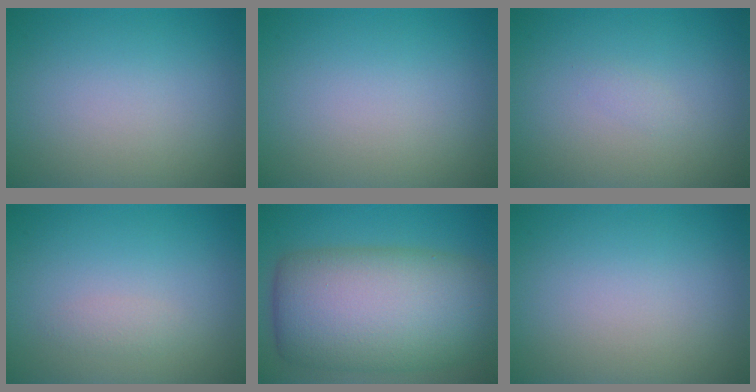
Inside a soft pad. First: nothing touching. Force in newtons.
{"total": 0.0}
{"total": 0.6, "press": 0.6, "slide": 0.0}
{"total": 0.8, "press": 0.8, "slide": 0.0}
{"total": 13.2, "press": 13.2, "slide": 0.4}
{"total": 0.0}